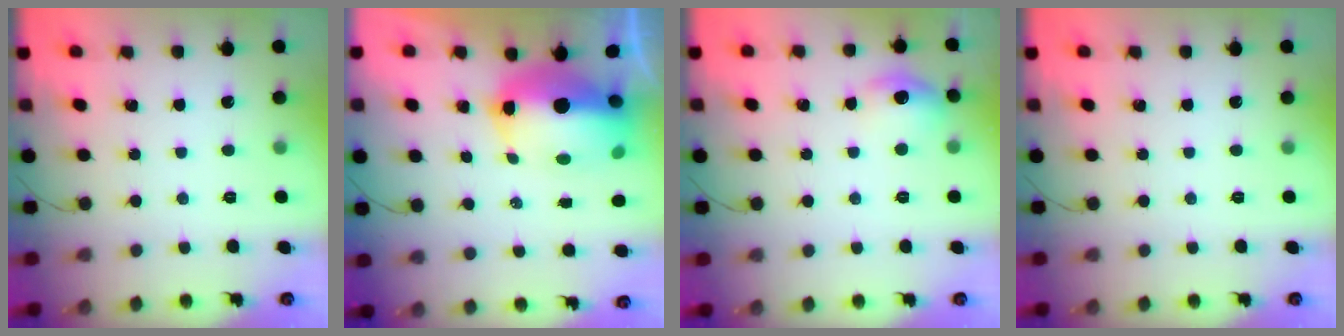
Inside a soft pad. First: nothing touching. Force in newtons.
{"total": 14.2, "press": 14.0, "slide": 2.1}
{"total": 8.9, "press": 8.8, "slide": 1.4}
{"total": 0.0}